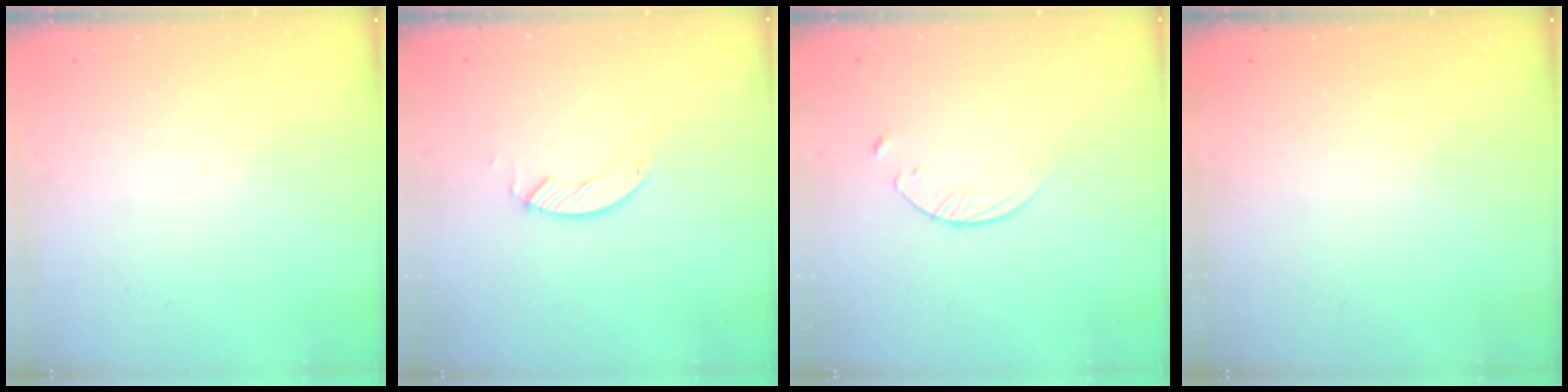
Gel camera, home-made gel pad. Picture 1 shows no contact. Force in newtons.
{"total": 3.5, "press": 3.5, "slide": 0.4}
{"total": 4.3, "press": 4.3, "slide": 0.5}
{"total": 0.0}